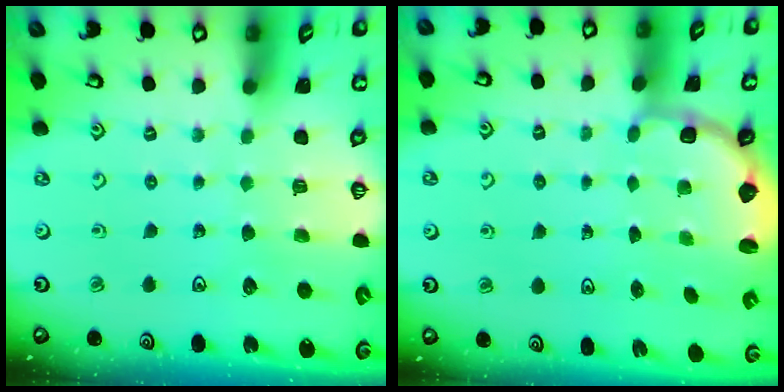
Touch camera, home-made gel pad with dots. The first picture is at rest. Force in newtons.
{"total": 2.8, "press": 2.3, "slide": 1.5}